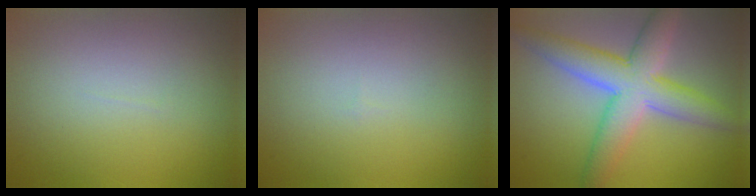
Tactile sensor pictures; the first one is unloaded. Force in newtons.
{"total": 0.0}
{"total": 7.2, "press": 7.2, "slide": 0.2}